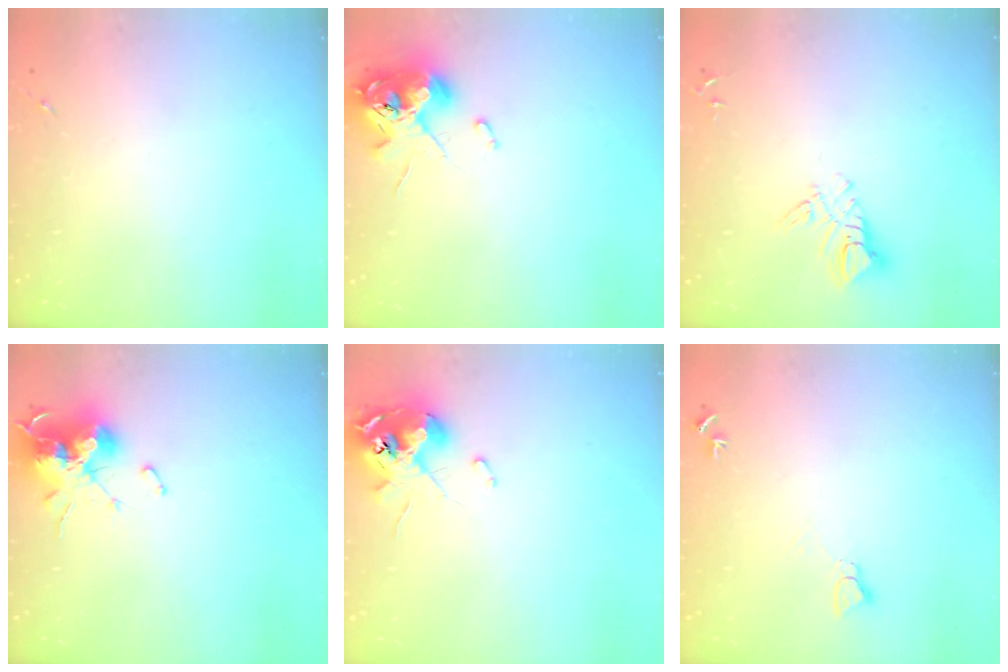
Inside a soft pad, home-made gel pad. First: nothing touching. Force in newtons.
{"total": 11.9, "press": 11.7, "slide": 2.1}
{"total": 8.9, "press": 8.8, "slide": 0.9}
{"total": 15.7, "press": 15.7, "slide": 0.1}
{"total": 11.9, "press": 11.8, "slide": 1.2}
{"total": 4.4, "press": 4.4, "slide": 0.4}